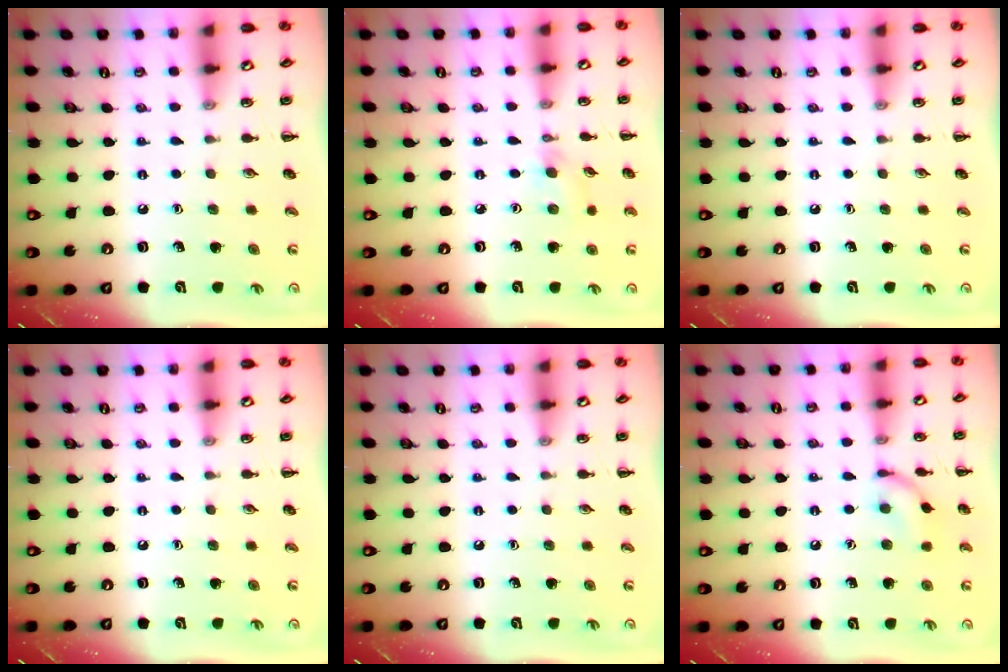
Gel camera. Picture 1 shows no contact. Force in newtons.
{"total": 3.5, "press": 3.2, "slide": 1.4}
{"total": 0.0}
{"total": 0.0}
{"total": 0.0}
{"total": 8.8, "press": 8.8, "slide": 0.3}